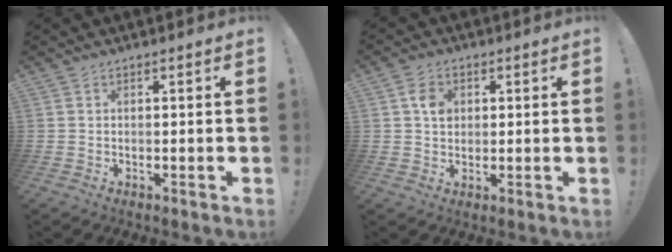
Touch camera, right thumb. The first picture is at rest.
{"total": 5.3, "force": [1.2, 4.0, 3.3], "torque": [-0.047, 0.005, 0.022]}